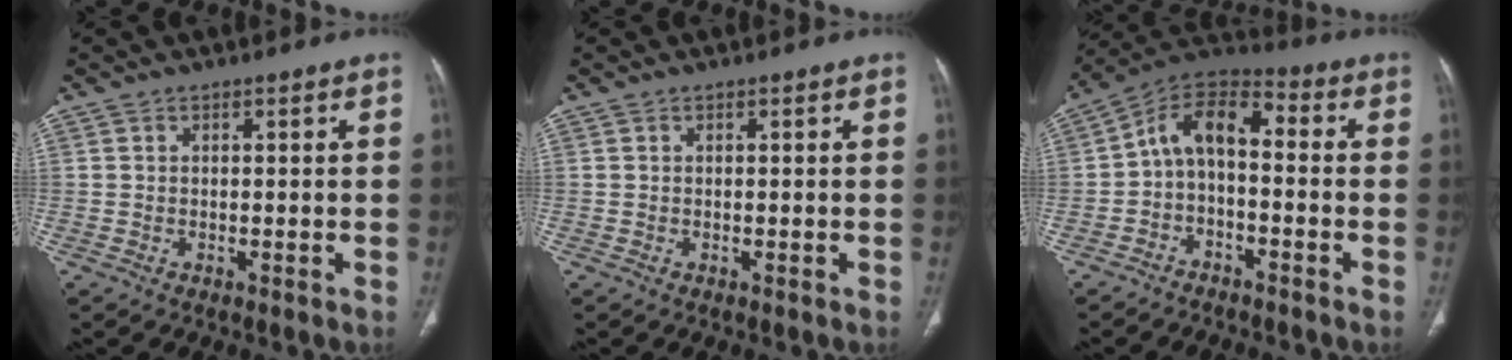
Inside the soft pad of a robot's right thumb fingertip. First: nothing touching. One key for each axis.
{"total": 0.0}
{"total": 9.9, "fx": -1.5, "fy": 5.9, "fz": 7.9, "tx": -0.124, "ty": 0.057, "tz": -0.042}